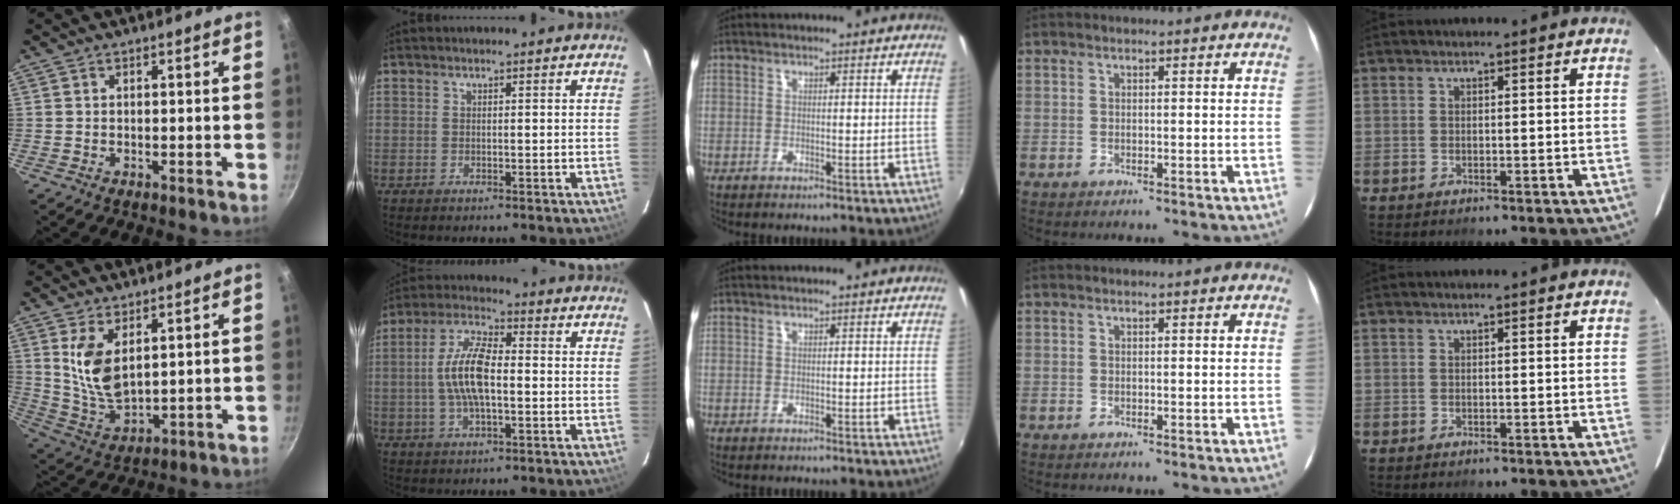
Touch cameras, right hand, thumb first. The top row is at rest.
{"thumb": {"total": 9.9, "force": [3.3, 5.1, 7.8], "torque": [-0.145, -0.034, 0.077]}, "index": {"total": 10.1, "force": [-1.0, 3.9, 9.3], "torque": [-0.188, 0.010, -0.020]}}